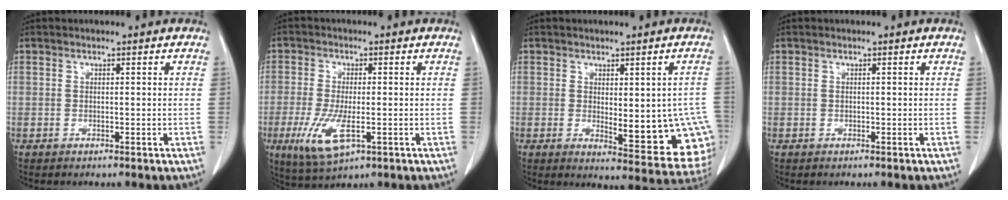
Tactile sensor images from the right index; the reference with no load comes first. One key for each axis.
{"total": 7.9, "fx": -2.5, "fy": 2.8, "fz": 7.0, "tx": -0.147, "ty": -0.019, "tz": -0.038}
{"total": 13.8, "fx": -2.6, "fy": 5.2, "fz": 12.5, "tx": -0.095, "ty": 0.001, "tz": -0.017}
{"total": 0.0}